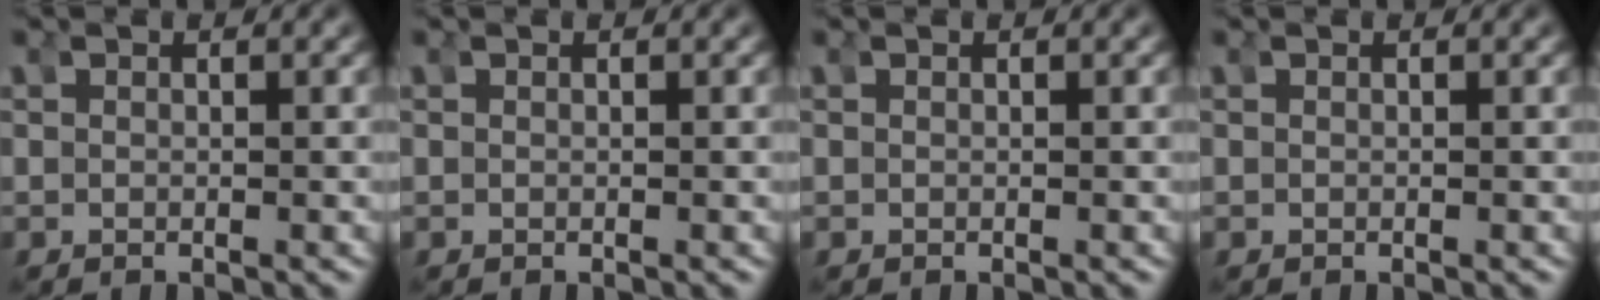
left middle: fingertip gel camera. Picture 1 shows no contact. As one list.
[{"total": 0.0}, {"total": 0.0}, {"total": 0.0}]